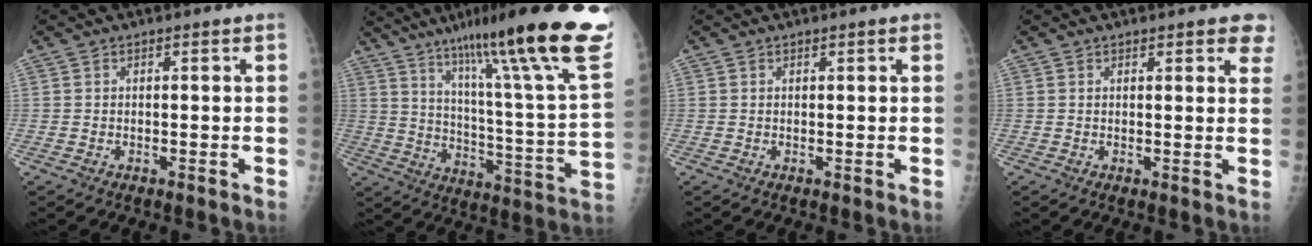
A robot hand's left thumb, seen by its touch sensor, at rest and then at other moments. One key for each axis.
{"total": 31.3, "fx": 20.0, "fy": 2.8, "fz": 23.8, "tx": -0.317, "ty": -0.072, "tz": 0.298}
{"total": 1.1, "fx": 0.7, "fy": 0.1, "fz": 0.8, "tx": -0.010, "ty": 0.002, "tz": 0.009}
{"total": 5.3, "fx": 3.7, "fy": 1.7, "fz": 3.4, "tx": -0.012, "ty": -0.007, "tz": 0.036}